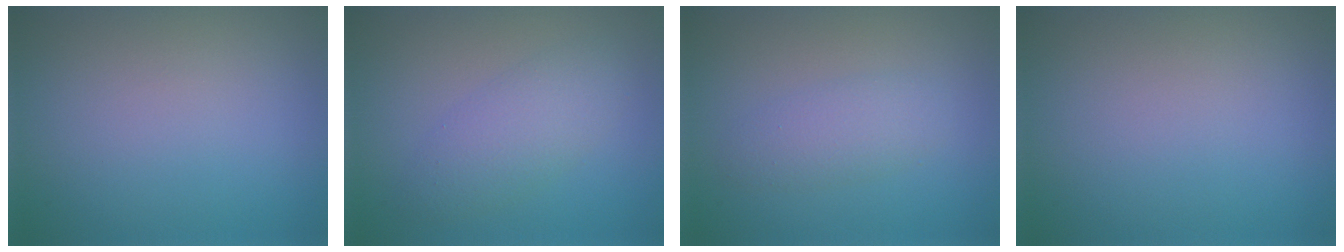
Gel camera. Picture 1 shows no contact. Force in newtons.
{"total": 2.3, "press": 2.3, "slide": 0.2}
{"total": 2.3, "press": 2.3, "slide": 0.1}
{"total": 0.0}